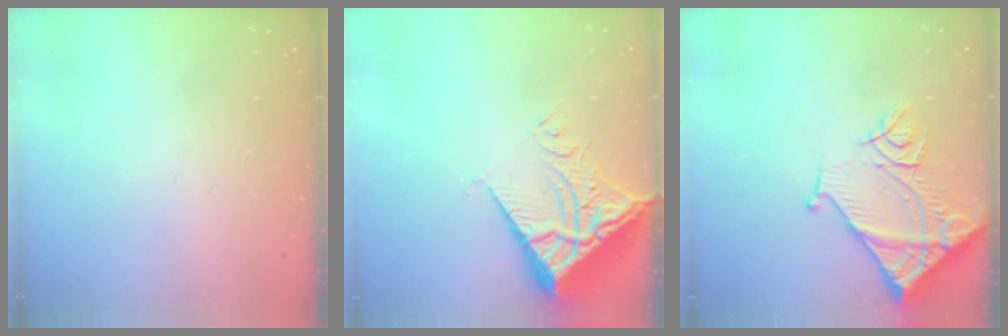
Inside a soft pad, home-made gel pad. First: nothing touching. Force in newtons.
{"total": 7.5, "press": 7.4, "slide": 1.0}
{"total": 12.4, "press": 12.3, "slide": 1.6}